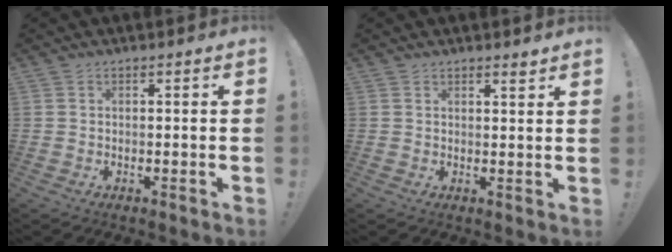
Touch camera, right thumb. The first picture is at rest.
{"total": 1.9, "force": [1.7, -0.1, 0.9], "torque": [-0.002, -0.016, 0.025]}